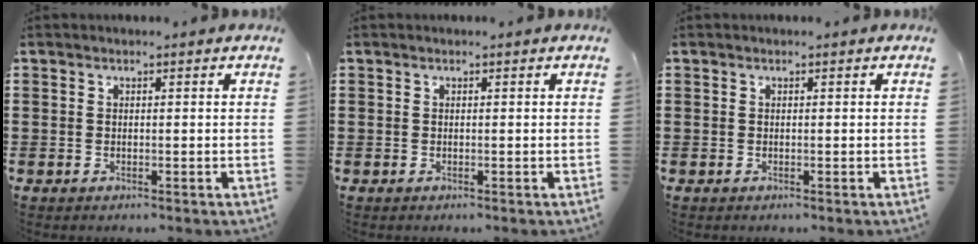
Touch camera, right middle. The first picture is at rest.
{"total": 0.0}
{"total": 0.0}